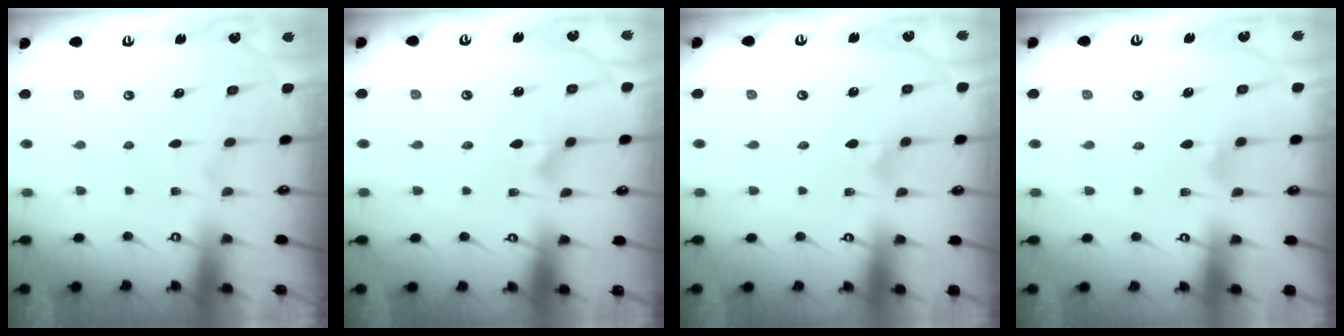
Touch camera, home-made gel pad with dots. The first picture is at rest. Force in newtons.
{"total": 2.0, "press": 2.0, "slide": 0.1}
{"total": 2.3, "press": 2.3, "slide": 0.0}
{"total": 2.8, "press": 2.8, "slide": 0.6}